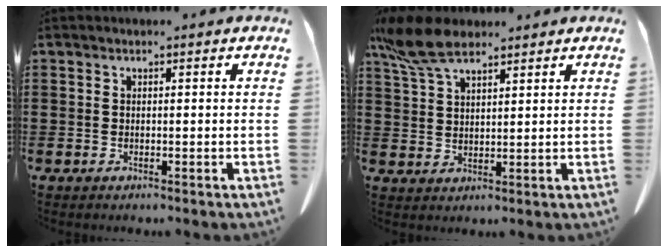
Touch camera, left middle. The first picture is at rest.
{"total": 7.7, "force": [5.6, 2.7, 4.4], "torque": [-0.110, -0.008, 0.106]}